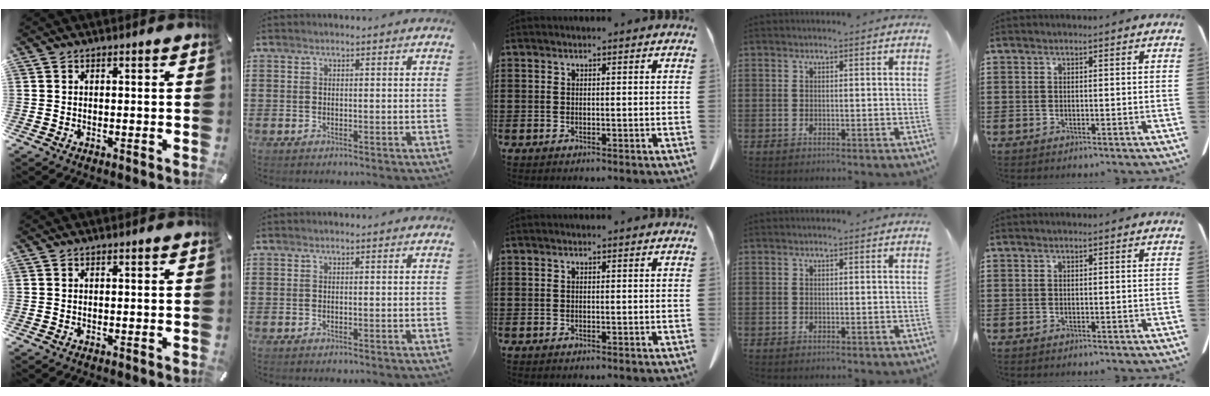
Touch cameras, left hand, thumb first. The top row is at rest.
{}